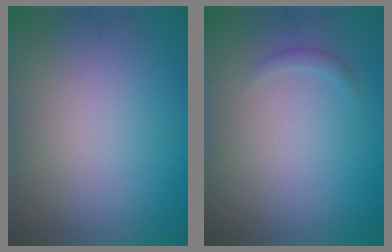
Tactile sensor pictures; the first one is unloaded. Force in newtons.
{"total": 0.8, "press": 0.8, "slide": 0.0}